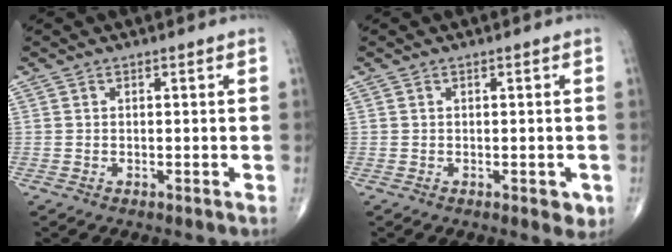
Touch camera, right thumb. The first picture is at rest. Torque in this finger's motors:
{"motor_torque": [-0.02, 0.84, -0.06, -0.01, 0.07]}